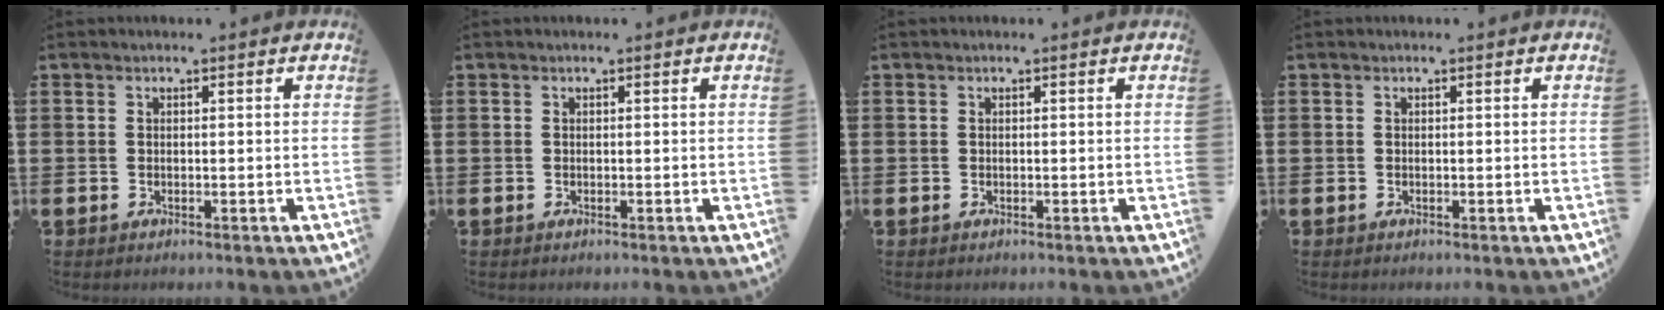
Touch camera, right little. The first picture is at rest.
{"total": 0.0}
{"total": 0.0}
{"total": 0.0}